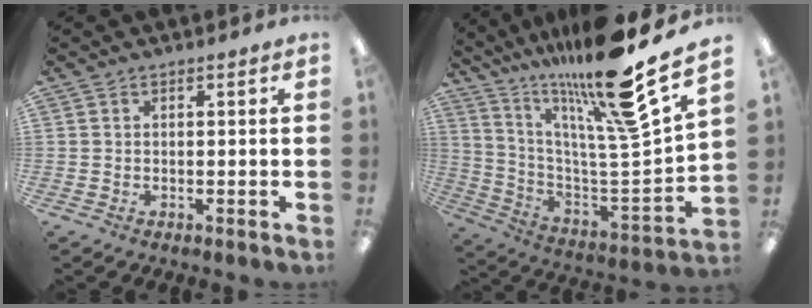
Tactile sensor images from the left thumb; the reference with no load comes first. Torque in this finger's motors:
{"motor_torque": [4.14, 0.57, 0.52, -0.45, 0.07]}